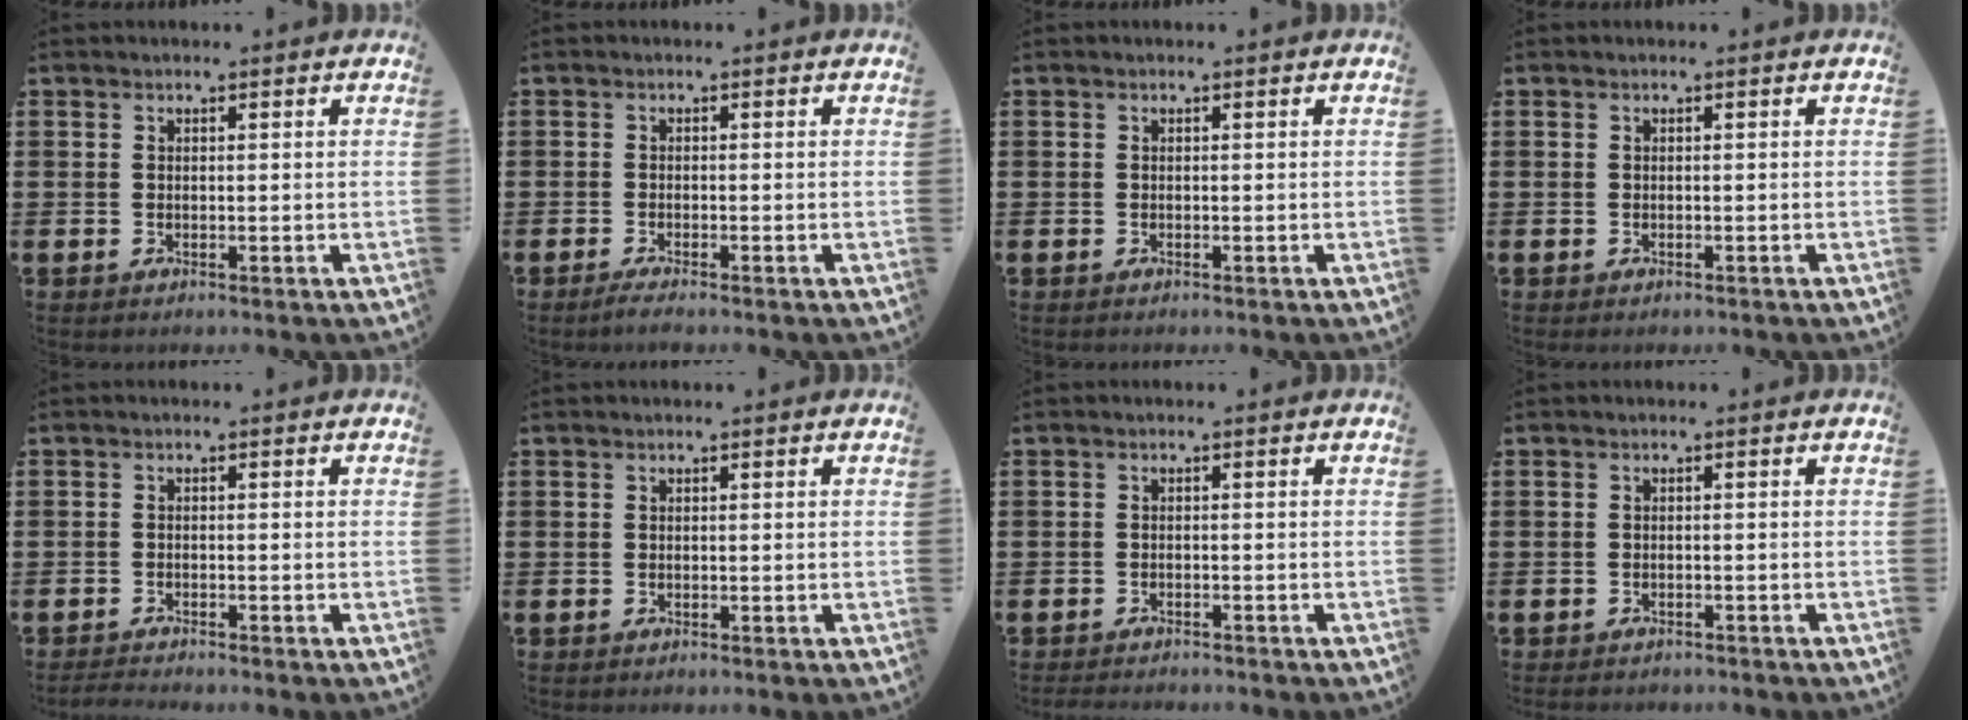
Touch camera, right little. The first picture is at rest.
{"total": 1.1, "force": [-0.8, 0.1, 0.8], "torque": [-0.014, -0.003, -0.015]}
{"total": 0.0}
{"total": 0.0}
{"total": 1.1, "force": [-1.1, 0.0, 0.3], "torque": [-0.007, 0.002, -0.022]}
{"total": 0.0}
{"total": 1.0, "force": [-1.0, 0.0, 0.0], "torque": [-0.004, 0.001, -0.021]}
{"total": 0.7, "force": [-0.7, 0.1, 0.0], "torque": [-0.004, 0.000, -0.014]}